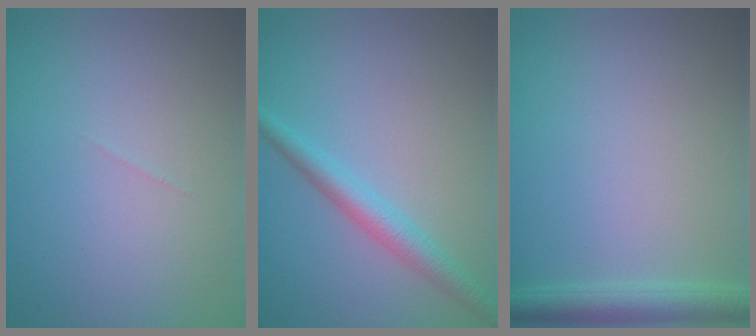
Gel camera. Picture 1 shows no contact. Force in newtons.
{"total": 3.0, "press": 3.0, "slide": 0.1}
{"total": 3.0, "press": 3.0, "slide": 0.1}